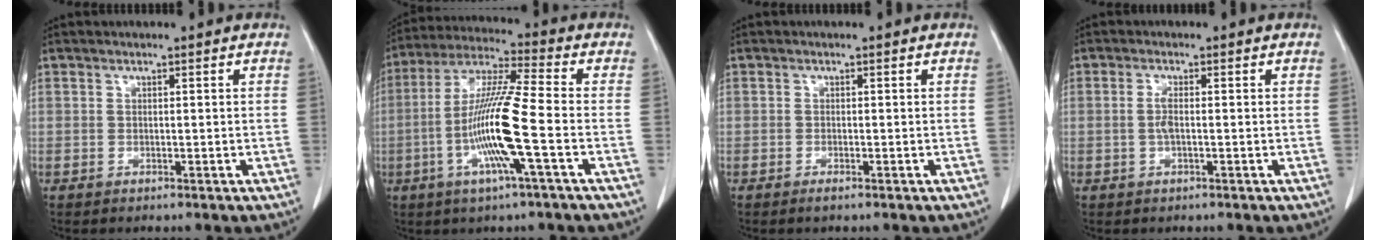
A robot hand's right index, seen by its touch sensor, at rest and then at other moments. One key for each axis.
{"total": 13.5, "fx": -3.5, "fy": -0.3, "fz": 13.0, "tx": -0.261, "ty": -0.004, "tz": -0.074}
{"total": 0.8, "fx": -0.6, "fy": 0.0, "fz": 0.5, "tx": -0.010, "ty": -0.002, "tz": -0.011}
{"total": 2.0, "fx": -0.2, "fy": 0.4, "fz": 1.9, "tx": -0.044, "ty": 0.001, "tz": -0.004}